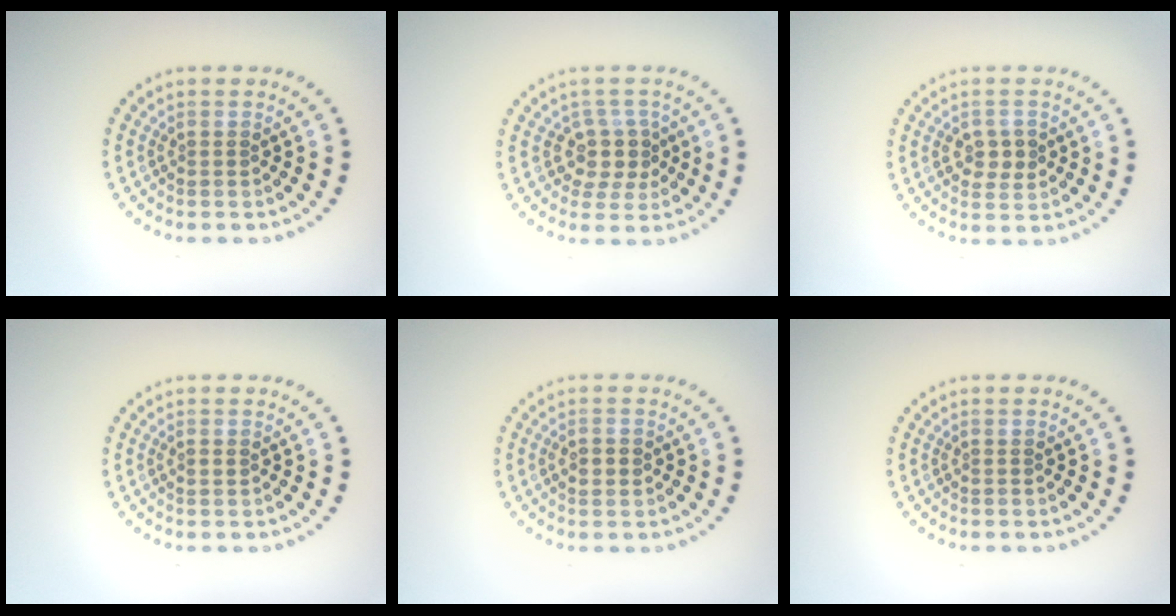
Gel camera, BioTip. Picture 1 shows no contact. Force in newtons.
{"total": 3.0, "press": 2.4, "slide": 1.7}
{"total": 2.4, "press": 2.4, "slide": 0.3}
{"total": 0.8, "press": 0.8, "slide": 0.1}
{"total": 1.8, "press": 1.8, "slide": 0.1}
{"total": 0.0}